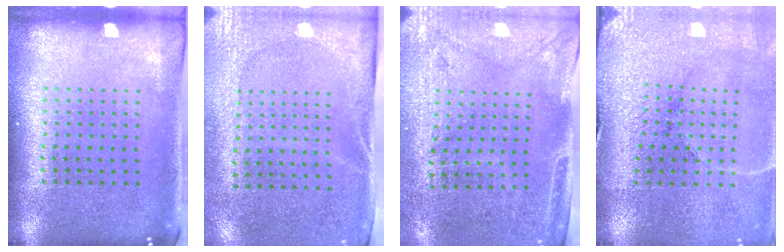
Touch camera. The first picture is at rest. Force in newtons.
{"total": 2.7, "press": 2.2, "slide": 1.5}
{"total": 2.9, "press": 2.4, "slide": 1.5}
{"total": 3.4, "press": 3.4, "slide": 0.3}